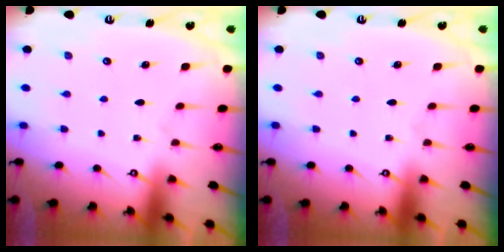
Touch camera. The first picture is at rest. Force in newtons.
{"total": 0.0}